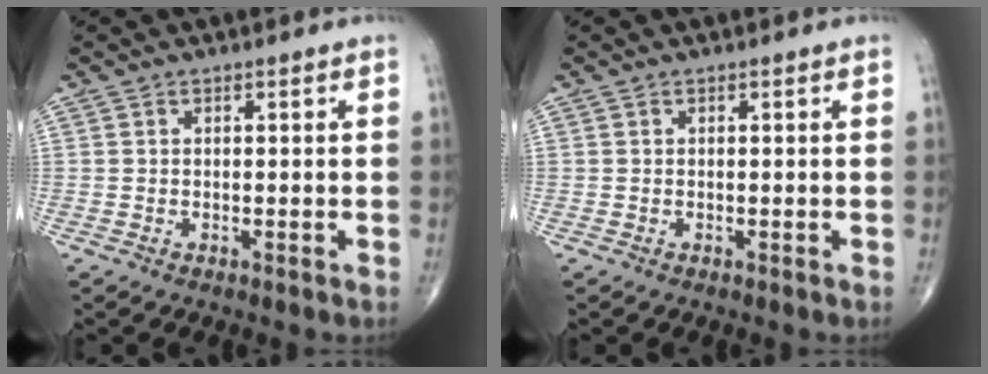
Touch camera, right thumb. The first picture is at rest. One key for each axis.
{"total": 0.0}